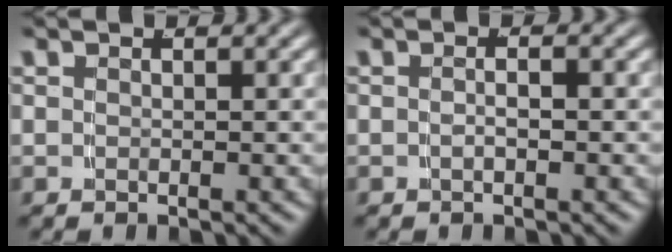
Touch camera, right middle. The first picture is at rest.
{"total": 1.2, "force": [-0.7, -0.2, 0.9], "torque": [-0.016, -0.003, -0.010]}